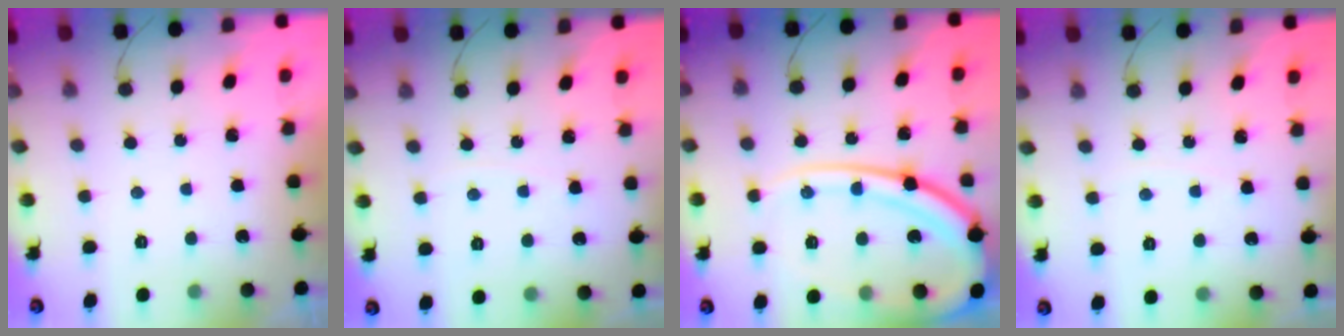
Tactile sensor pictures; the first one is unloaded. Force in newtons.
{"total": 2.6, "press": 2.6, "slide": 0.2}
{"total": 19.8, "press": 19.7, "slide": 2.4}
{"total": 2.6, "press": 2.6, "slide": 0.2}